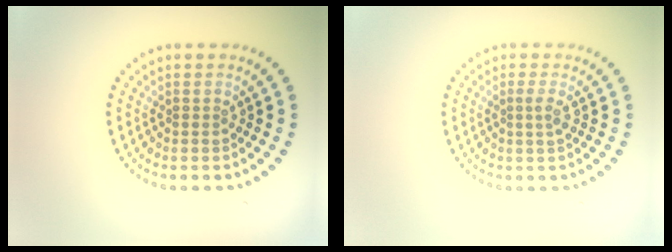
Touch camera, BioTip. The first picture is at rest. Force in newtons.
{"total": 1.1, "press": 0.8, "slide": 0.7}